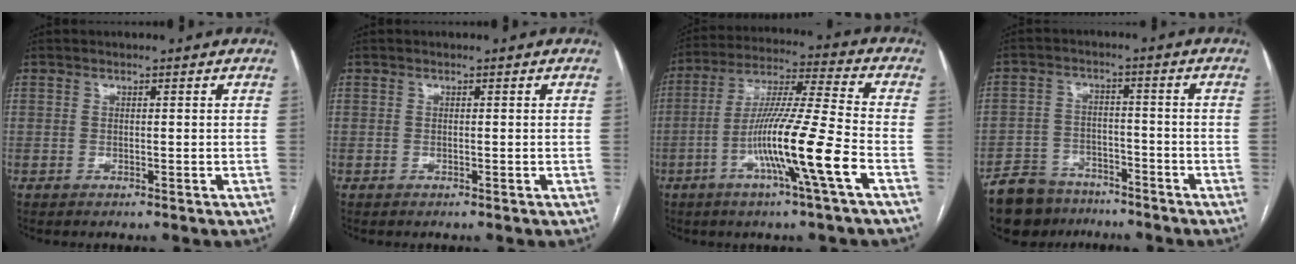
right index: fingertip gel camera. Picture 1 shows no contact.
{"total": 0.0}
{"total": 14.6, "force": [-5.3, -1.4, 13.6], "torque": [-0.251, -0.009, -0.104]}
{"total": 9.3, "force": [-7.5, 5.2, 1.9], "torque": [-0.041, 0.008, -0.124]}